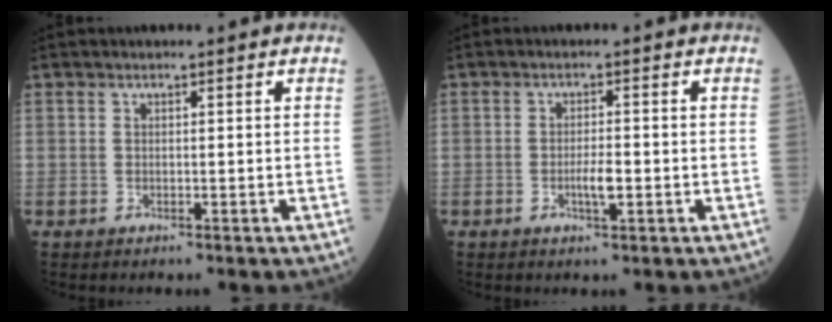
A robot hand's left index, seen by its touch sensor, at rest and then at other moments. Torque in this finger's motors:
{"motor_torque": [0.21, 0.17, 0.08, 0.03]}